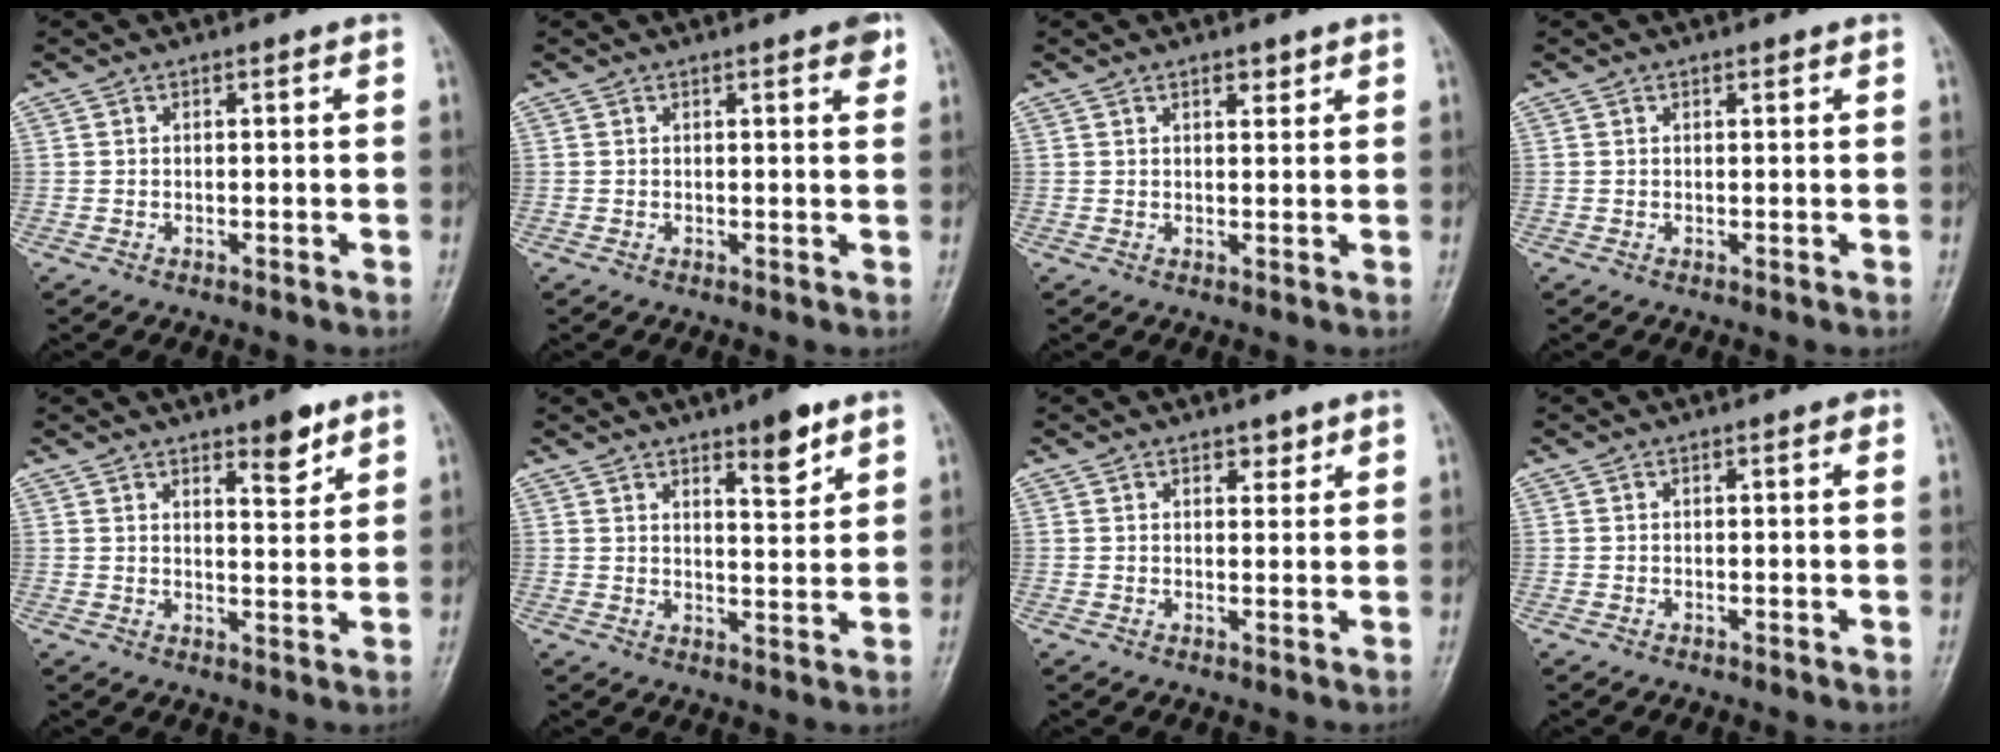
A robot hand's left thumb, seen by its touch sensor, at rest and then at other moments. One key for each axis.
{"total": 2.7, "fx": 1.6, "fy": 0.7, "fz": 2.1, "tx": -0.021, "ty": -0.005, "tz": 0.016}
{"total": 2.0, "fx": 1.5, "fy": 0.9, "fz": 1.1, "tx": -0.007, "ty": -0.009, "tz": 0.021}
{"total": 0.6, "fx": 0.5, "fy": 0.3, "fz": 0.3, "tx": -0.006, "ty": -0.004, "tz": 0.007}
{"total": 5.9, "fx": 4.0, "fy": 2.0, "fz": 3.8, "tx": -0.039, "ty": -0.028, "tz": 0.057}
{"total": 6.8, "fx": 4.5, "fy": 2.1, "fz": 4.7, "tx": -0.055, "ty": -0.030, "tz": 0.064}
{"total": 2.1, "fx": 1.6, "fy": 1.1, "fz": 0.9, "tx": 0.003, "ty": -0.009, "tz": 0.020}
{"total": 0.5, "fx": 0.2, "fy": 0.2, "fz": 0.4, "tx": -0.005, "ty": 0.001, "tz": 0.000}